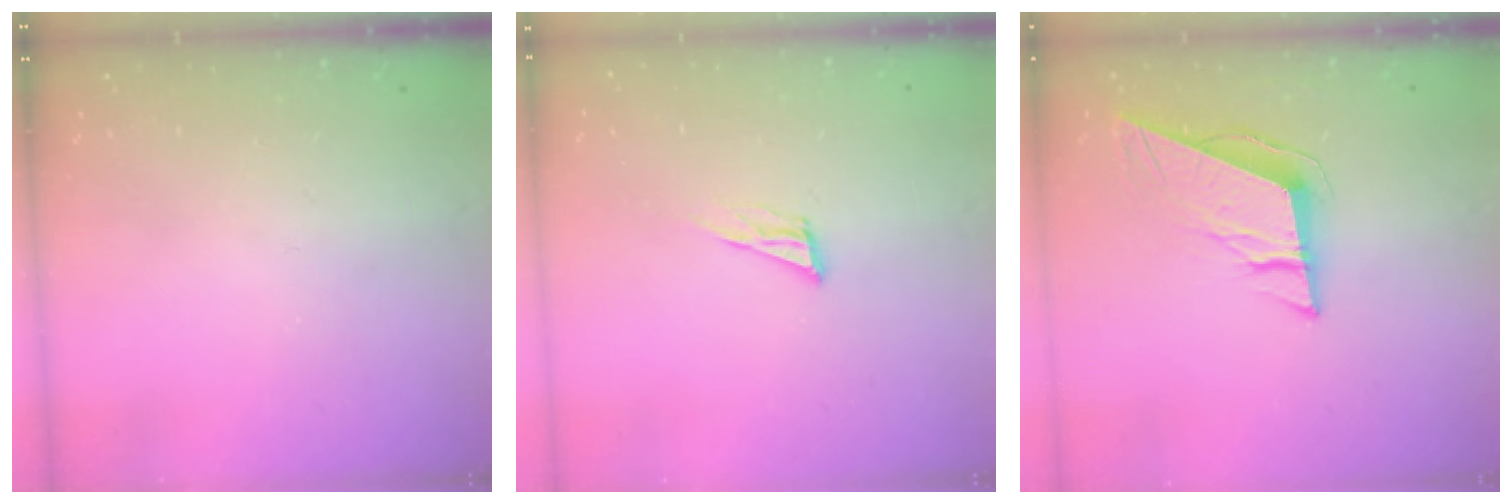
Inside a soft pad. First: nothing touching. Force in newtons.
{"total": 8.4, "press": 8.0, "slide": 2.2}
{"total": 9.5, "press": 9.4, "slide": 1.7}